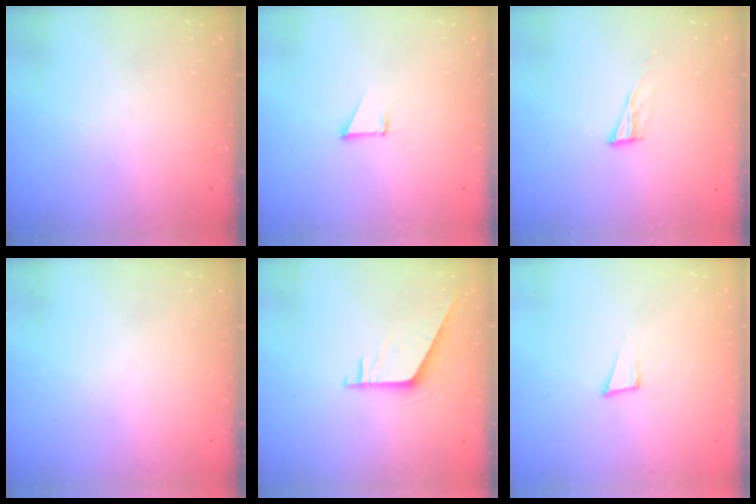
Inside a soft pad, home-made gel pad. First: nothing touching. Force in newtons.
{"total": 1.1, "press": 1.1, "slide": 0.1}
{"total": 7.0, "press": 6.9, "slide": 0.9}
{"total": 0.0}
{"total": 5.4, "press": 5.4, "slide": 0.5}
{"total": 3.9, "press": 2.4, "slide": 3.1}